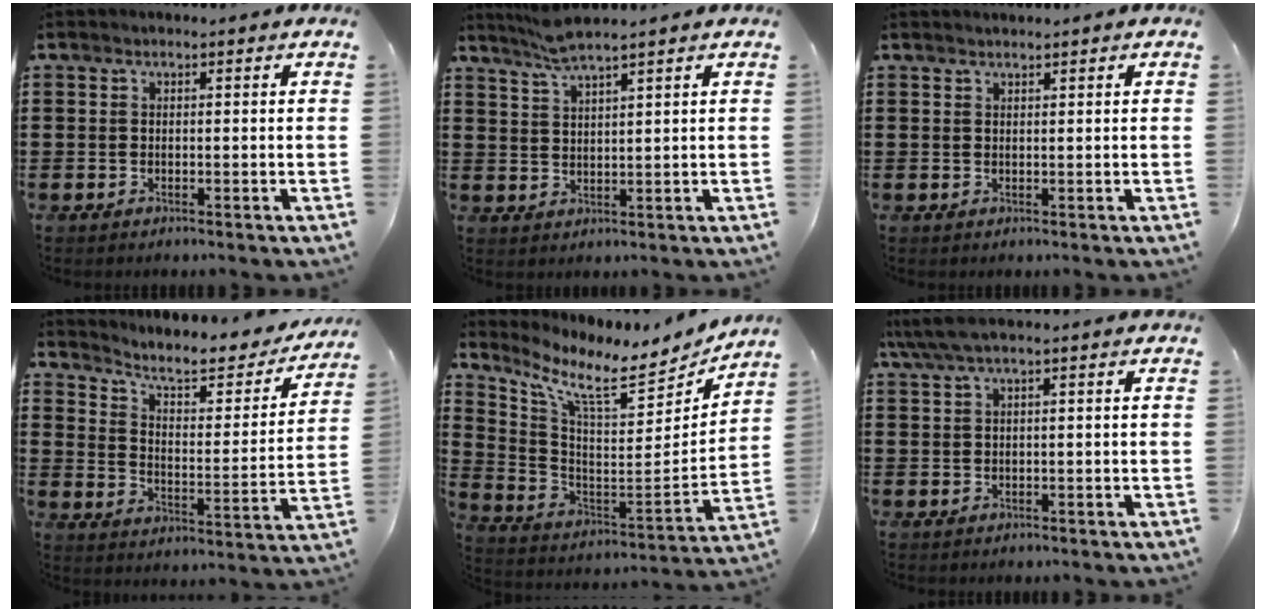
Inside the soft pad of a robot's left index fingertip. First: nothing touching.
{"total": 4.2, "force": [3.5, -0.1, 2.2], "torque": [-0.053, -0.007, 0.063]}
{"total": 0.8, "force": [0.7, 0.0, 0.3], "torque": [-0.006, -0.002, 0.015]}
{"total": 6.3, "force": [5.2, 1.3, 3.3], "torque": [-0.081, -0.036, 0.082]}
{"total": 9.4, "force": [7.7, 1.8, 5.1], "torque": [-0.126, -0.059, 0.125]}
{"total": 2.6, "force": [1.0, 0.1, 2.4], "torque": [-0.052, -0.003, 0.016]}